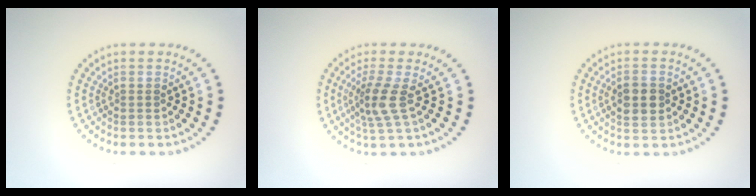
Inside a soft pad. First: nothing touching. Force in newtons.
{"total": 2.9, "press": 2.2, "slide": 1.9}
{"total": 2.8, "press": 2.8, "slide": 0.1}